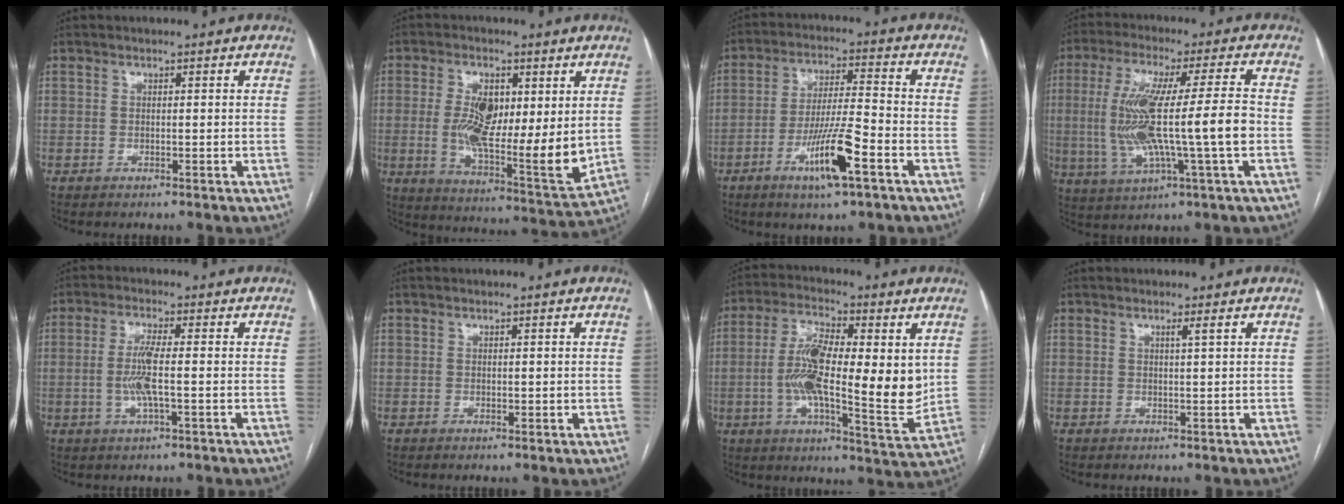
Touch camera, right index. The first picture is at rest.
{"total": 14.5, "force": [1.9, 4.7, 13.6], "torque": [-0.243, -0.014, 0.039]}
{"total": 10.7, "force": [-5.0, 0.6, 9.4], "torque": [-0.175, -0.011, -0.089]}
{"total": 15.7, "force": [-1.2, 0.6, 15.7], "torque": [-0.306, 0.005, -0.020]}
{"total": 5.3, "force": [-0.6, 0.3, 5.3], "torque": [-0.113, -0.005, -0.013]}
{"total": 0.8, "force": [0.1, 0.5, 0.7], "torque": [-0.009, -0.002, 0.004]}
{"total": 17.1, "force": [1.2, 4.5, 16.5], "torque": [-0.285, -0.002, 0.015]}
{"total": 0.9, "force": [0.4, -0.3, 0.7], "torque": [-0.021, -0.005, 0.012]}